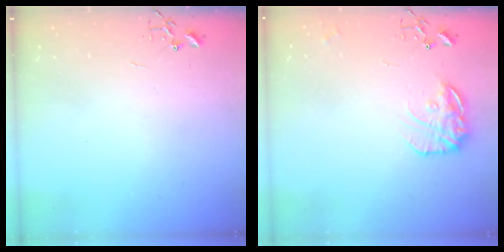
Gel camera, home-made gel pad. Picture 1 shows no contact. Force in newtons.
{"total": 13.7, "press": 13.7, "slide": 0.9}